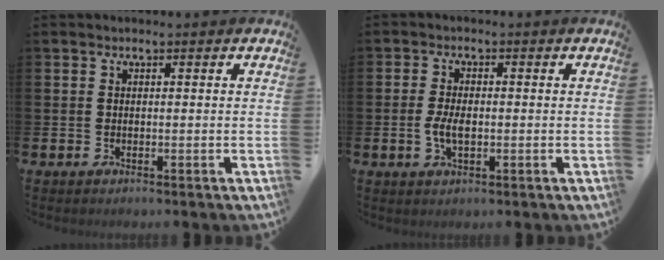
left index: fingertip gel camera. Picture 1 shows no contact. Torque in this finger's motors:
{"motor_torque": [0.92, 0.29, 0.15, 0.10]}